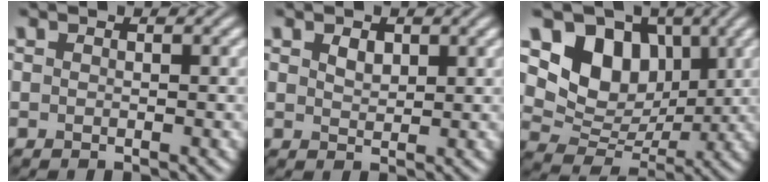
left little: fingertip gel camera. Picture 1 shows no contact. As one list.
[{"total": 1.5, "force": [0.9, 0.9, 0.8], "torque": [-0.015, 0.000, 0.020]}, {"total": 7.6, "force": [2.7, 5.8, 4.2], "torque": [-0.067, -0.012, 0.039]}]